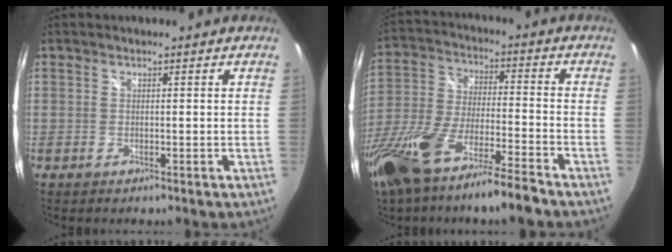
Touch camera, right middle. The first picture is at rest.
{"total": 19.4, "force": [-13.9, 2.7, 13.2], "torque": [-0.274, -0.047, -0.255]}